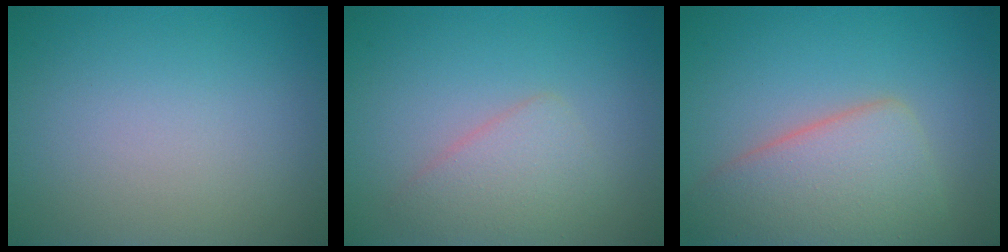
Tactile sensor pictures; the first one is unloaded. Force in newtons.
{"total": 2.6, "press": 2.6, "slide": 0.1}
{"total": 6.5, "press": 6.5, "slide": 0.2}